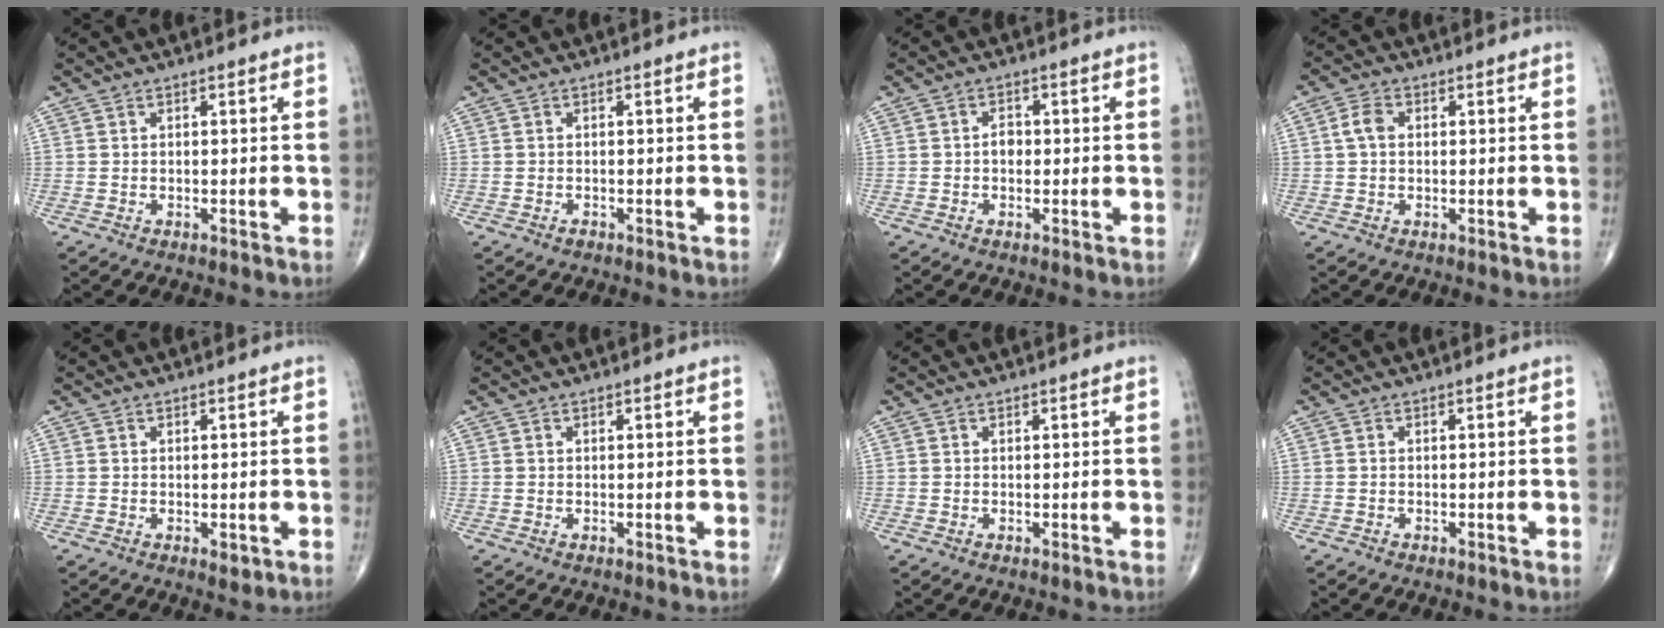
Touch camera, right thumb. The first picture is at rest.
{"total": 0.7, "force": [-0.5, 0.4, 0.3], "torque": [-0.003, 0.000, -0.009]}
{"total": 2.1, "force": [-0.2, 1.6, 1.4], "torque": [-0.012, 0.006, -0.007]}
{"total": 3.3, "force": [0.4, 2.3, 2.3], "torque": [-0.047, 0.008, 0.005]}
{"total": 1.6, "force": [-0.3, 0.9, 1.3], "torque": [-0.014, -0.003, -0.003]}
{"total": 0.0}
{"total": 0.0}
{"total": 0.0}